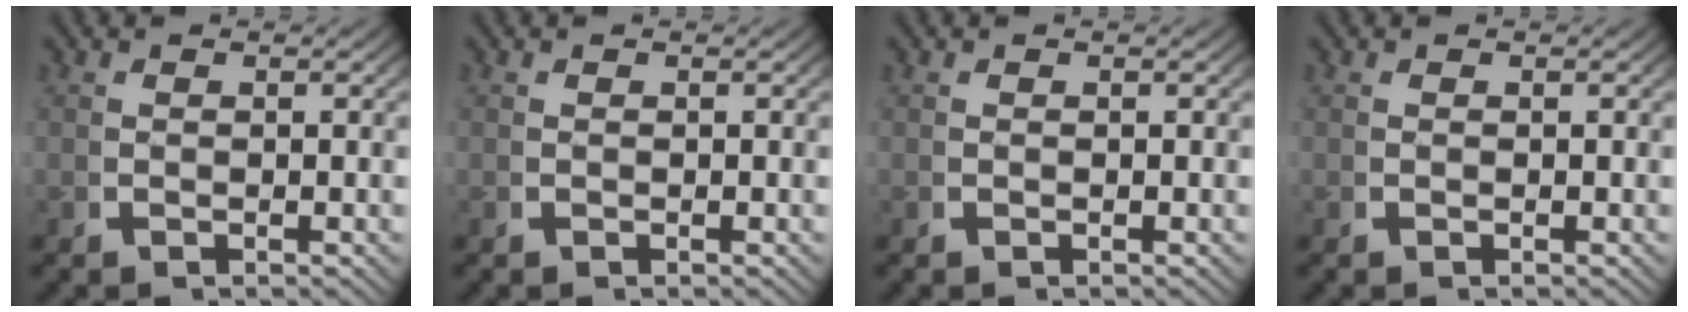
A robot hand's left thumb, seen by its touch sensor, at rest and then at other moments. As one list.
[{"total": 0.0}, {"total": 0.0}, {"total": 0.0}]